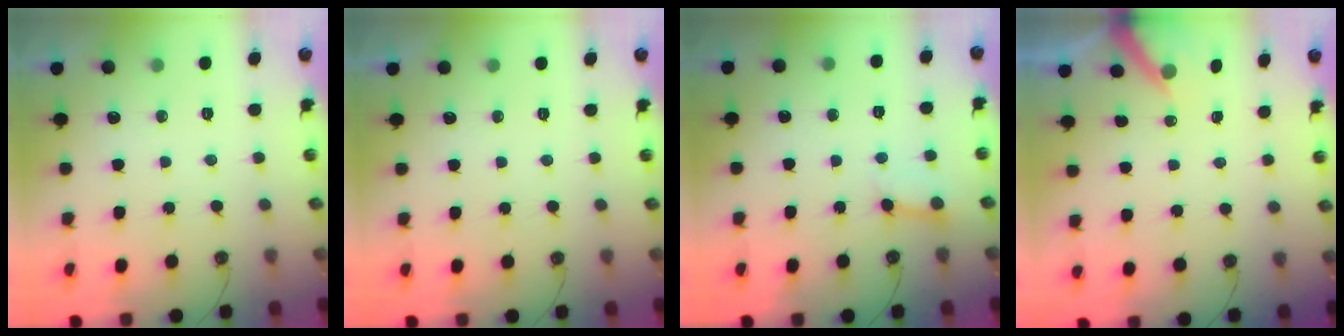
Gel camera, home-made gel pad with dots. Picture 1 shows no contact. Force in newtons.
{"total": 0.0}
{"total": 3.0, "press": 3.0, "slide": 0.5}
{"total": 4.6, "press": 4.6, "slide": 0.4}